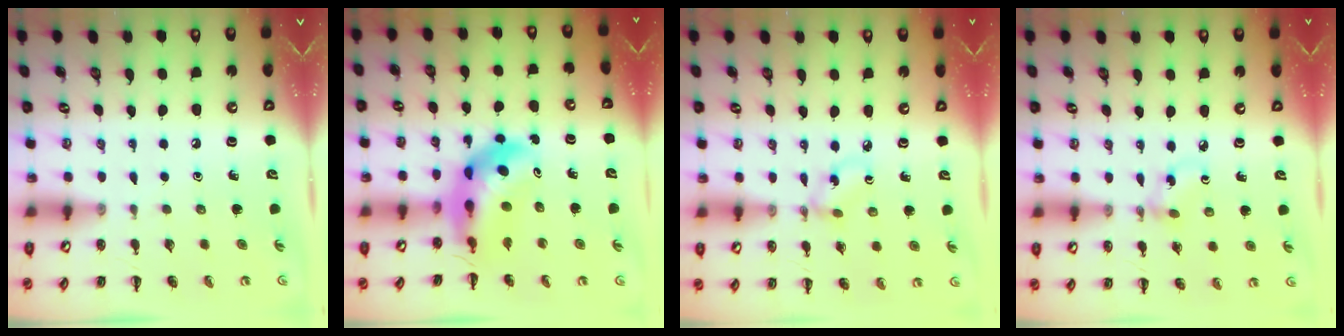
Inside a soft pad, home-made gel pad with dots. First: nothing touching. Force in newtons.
{"total": 7.4, "press": 7.2, "slide": 1.8}
{"total": 2.4, "press": 2.4, "slide": 0.6}
{"total": 2.8, "press": 2.6, "slide": 1.0}